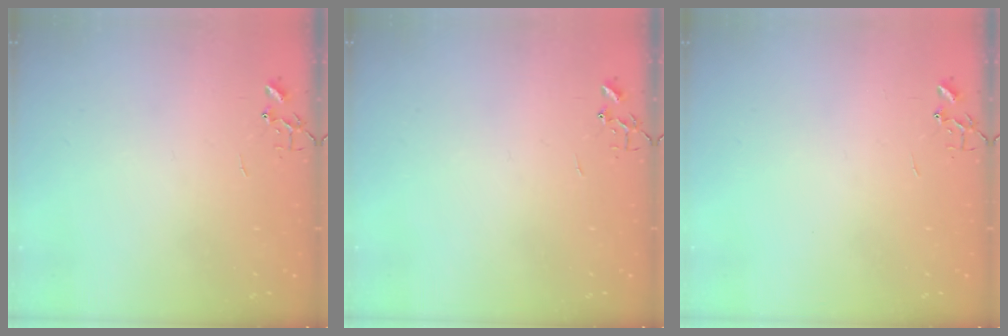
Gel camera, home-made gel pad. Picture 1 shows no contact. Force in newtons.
{"total": 0.0}
{"total": 0.0}